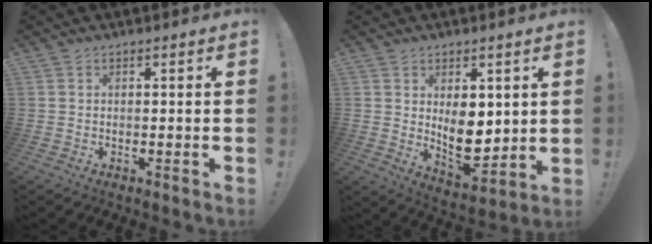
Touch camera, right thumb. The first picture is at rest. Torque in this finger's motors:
{"motor_torque": [-0.25, 0.63, 0.30, 0.68, 0.10]}